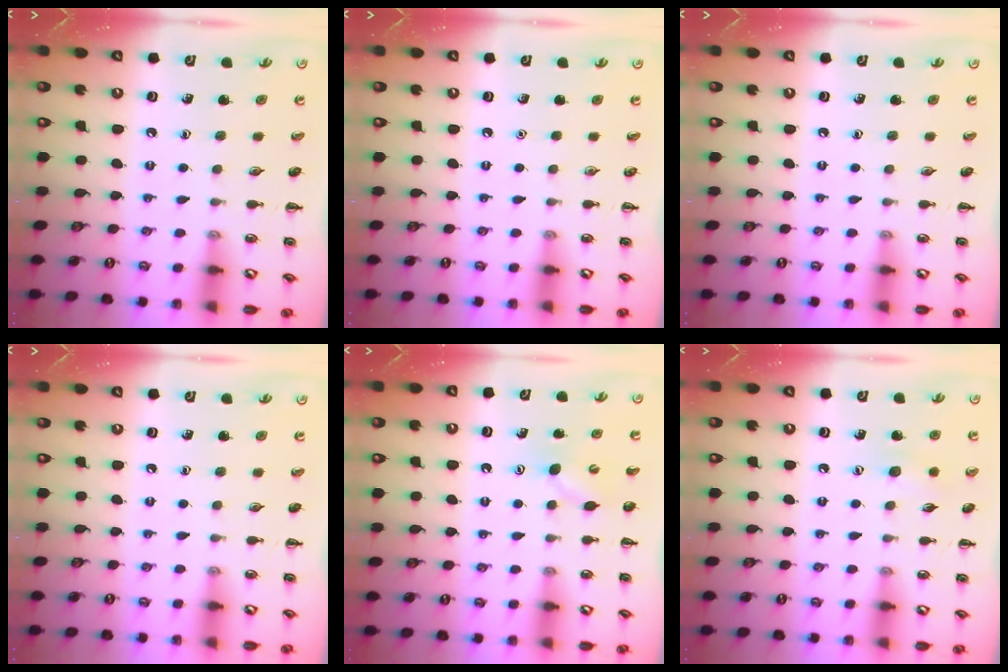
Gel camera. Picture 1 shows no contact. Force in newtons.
{"total": 0.0}
{"total": 0.0}
{"total": 0.0}
{"total": 5.4, "press": 5.3, "slide": 1.1}
{"total": 5.5, "press": 5.3, "slide": 1.4}